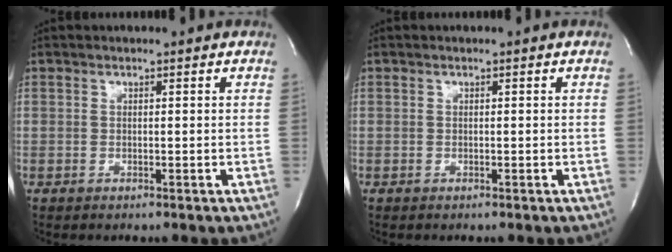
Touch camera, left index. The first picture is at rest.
{"total": 0.0}